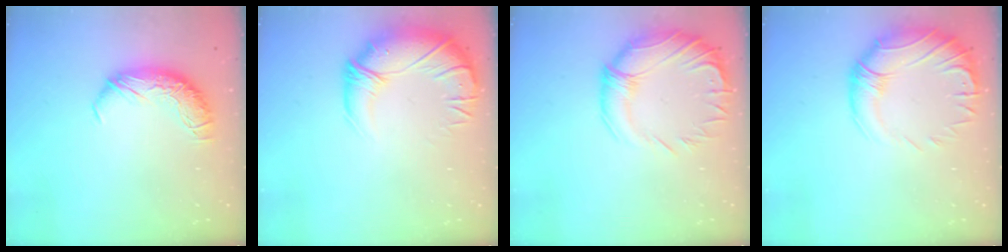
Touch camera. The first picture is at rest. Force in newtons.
{"total": 3.4, "press": 1.1, "slide": 3.2}
{"total": 3.9, "press": 2.2, "slide": 3.2}
{"total": 3.8, "press": 1.6, "slide": 3.4}